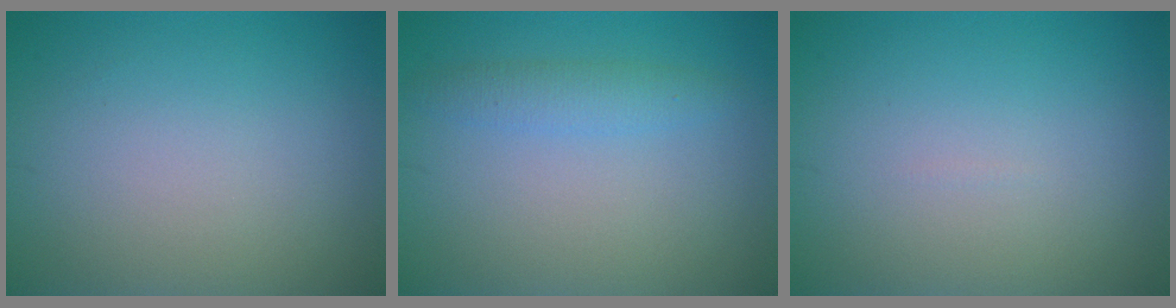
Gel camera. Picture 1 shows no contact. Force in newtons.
{"total": 2.0, "press": 2.0, "slide": 0.1}
{"total": 0.0}